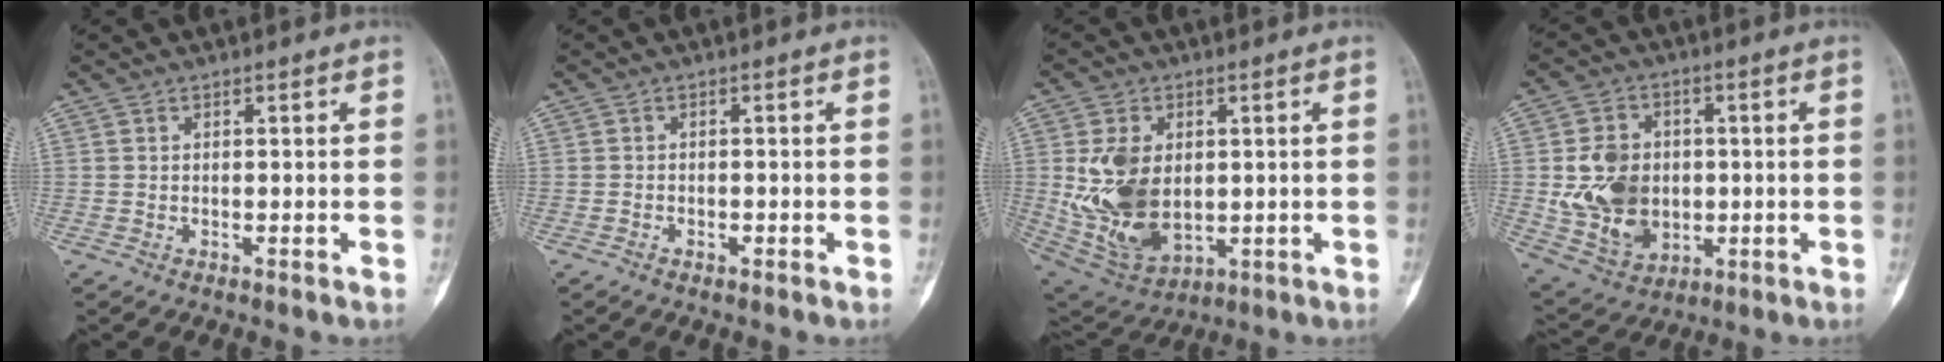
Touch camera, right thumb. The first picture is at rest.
{"total": 1.0, "force": [-0.6, 0.7, 0.6], "torque": [-0.009, 0.005, -0.008]}
{"total": 15.4, "force": [0.7, 10.2, 11.6], "torque": [-0.204, -0.011, 0.038]}
{"total": 14.1, "force": [-0.3, 11.0, 8.8], "torque": [-0.125, -0.004, 0.010]}